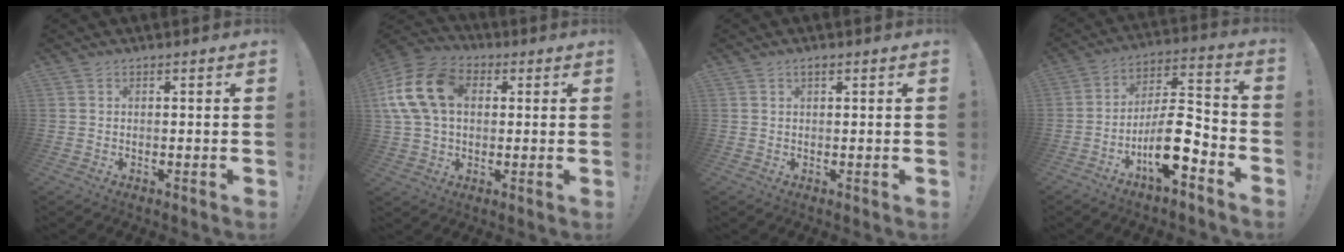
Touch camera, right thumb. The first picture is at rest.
{"total": 17.3, "force": [3.8, 12.3, 11.5], "torque": [-0.218, 0.008, 0.075]}
{"total": 1.0, "force": [0.6, 0.3, 0.8], "torque": [-0.018, 0.002, 0.011]}
{"total": 14.6, "force": [-7.0, 4.9, 11.8], "torque": [-0.208, 0.037, -0.111]}